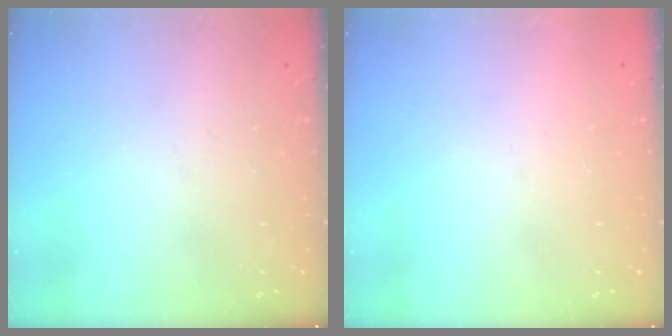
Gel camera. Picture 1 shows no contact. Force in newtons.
{"total": 1.5, "press": 1.5, "slide": 0.1}